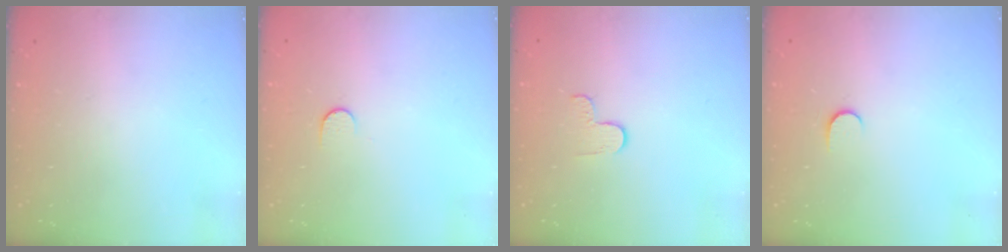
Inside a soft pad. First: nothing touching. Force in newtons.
{"total": 5.7, "press": 5.6, "slide": 0.6}
{"total": 3.0, "press": 3.0, "slide": 0.4}
{"total": 3.9, "press": 3.9, "slide": 0.5}